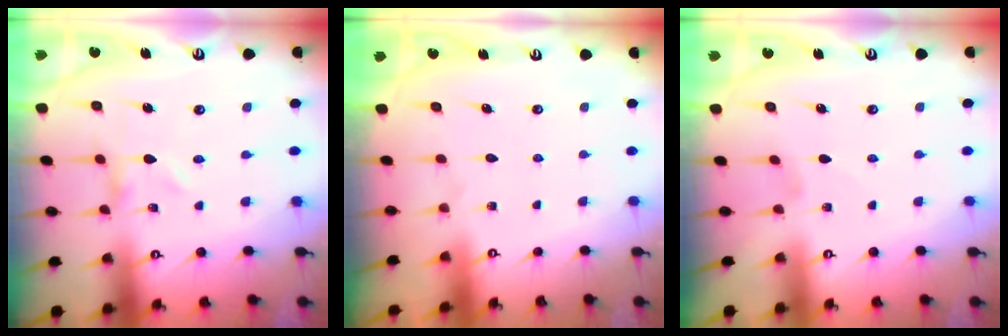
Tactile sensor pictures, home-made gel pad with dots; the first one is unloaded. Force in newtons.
{"total": 1.6, "press": 1.6, "slide": 0.1}
{"total": 0.0}